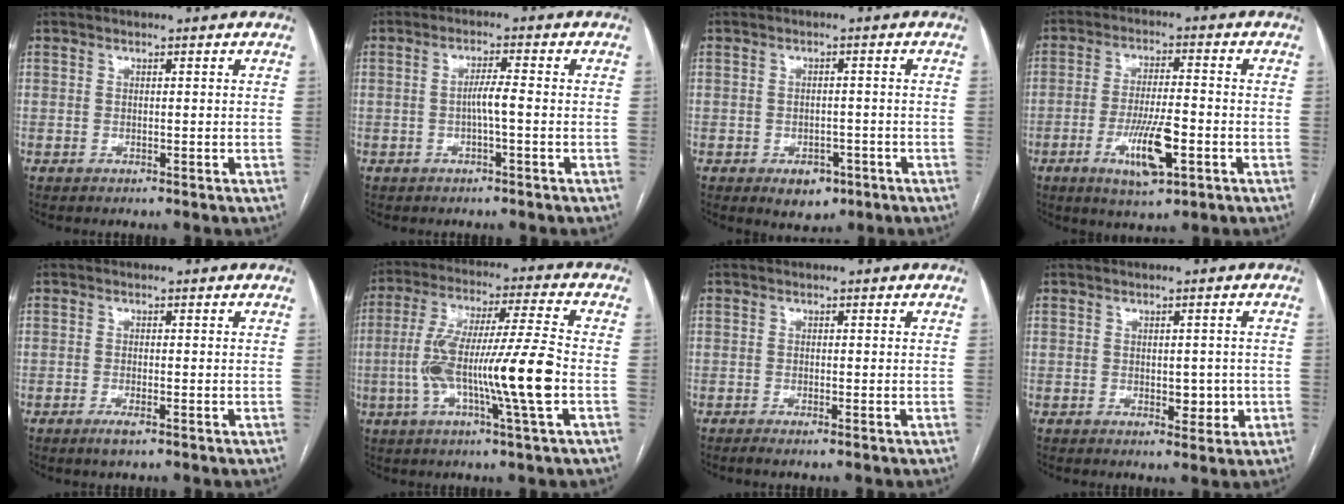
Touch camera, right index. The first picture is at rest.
{"total": 2.9, "force": [-0.6, -0.1, 2.8], "torque": [-0.047, 0.003, -0.011]}
{"total": 4.4, "force": [-2.3, 2.7, 2.5], "torque": [-0.028, 0.002, -0.023]}
{"total": 9.1, "force": [-3.5, 1.8, 8.2], "torque": [-0.154, -0.009, -0.055]}
{"total": 2.1, "force": [-1.3, 0.4, 1.7], "torque": [-0.030, -0.002, -0.022]}
{"total": 15.5, "force": [-3.2, -0.3, 15.2], "torque": [-0.285, 0.002, -0.062]}
{"total": 1.3, "force": [-0.9, -0.1, 1.0], "torque": [-0.020, -0.002, -0.017]}
{"total": 3.3, "force": [-0.7, 1.8, 2.6], "torque": [-0.030, 0.000, -0.002]}